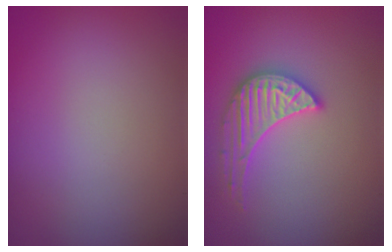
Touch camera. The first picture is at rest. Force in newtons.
{"total": 3.9, "press": 3.9, "slide": 0.5}